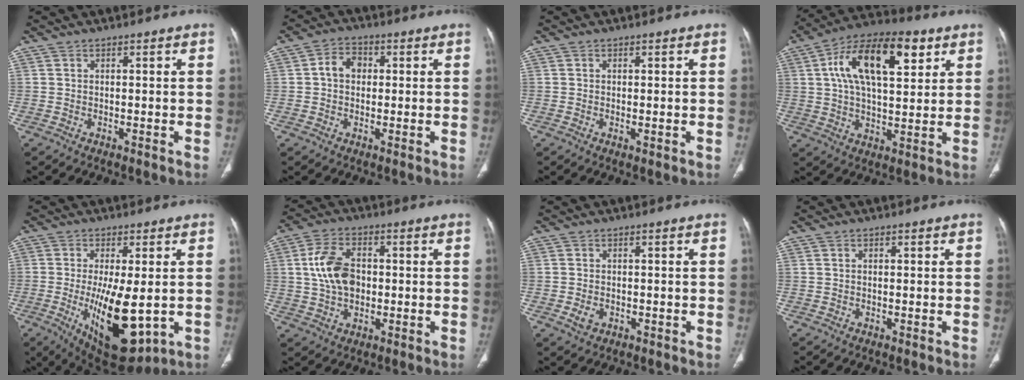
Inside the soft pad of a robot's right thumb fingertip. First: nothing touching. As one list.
[{"total": 4.8, "force": [0.5, 3.8, 3.0], "torque": [-0.038, 0.014, 0.001]}, {"total": 0.9, "force": [-0.2, 0.3, 0.8], "torque": [-0.018, -0.005, -0.001]}, {"total": 18.6, "force": [6.5, 8.7, 15.1], "torque": [-0.236, 0.004, 0.104]}, {"total": 15.6, "force": [-2.7, 6.1, 14.1], "torque": [-0.227, -0.024, -0.022]}, {"total": 9.8, "force": [0.4, 6.5, 7.4], "torque": [-0.130, 0.010, 0.006]}, {"total": 2.6, "force": [-0.8, 2.0, 1.5], "torque": [-0.025, 0.002, -0.009]}, {"total": 0.0}]